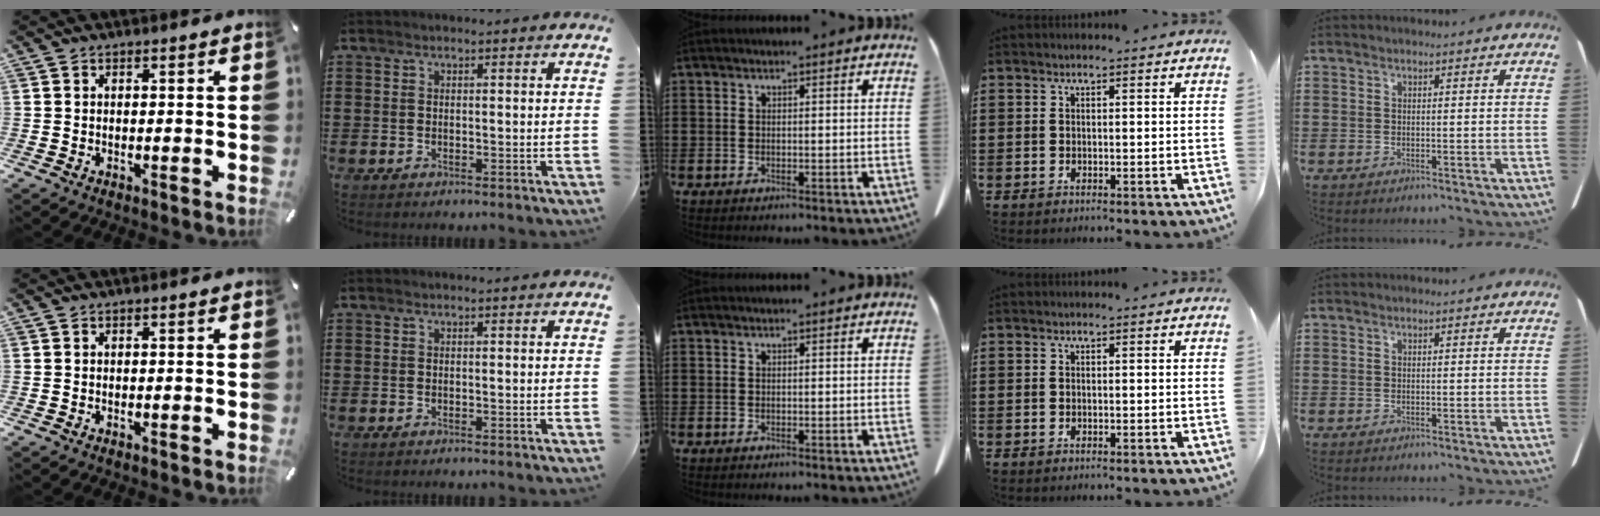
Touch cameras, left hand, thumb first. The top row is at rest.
{}